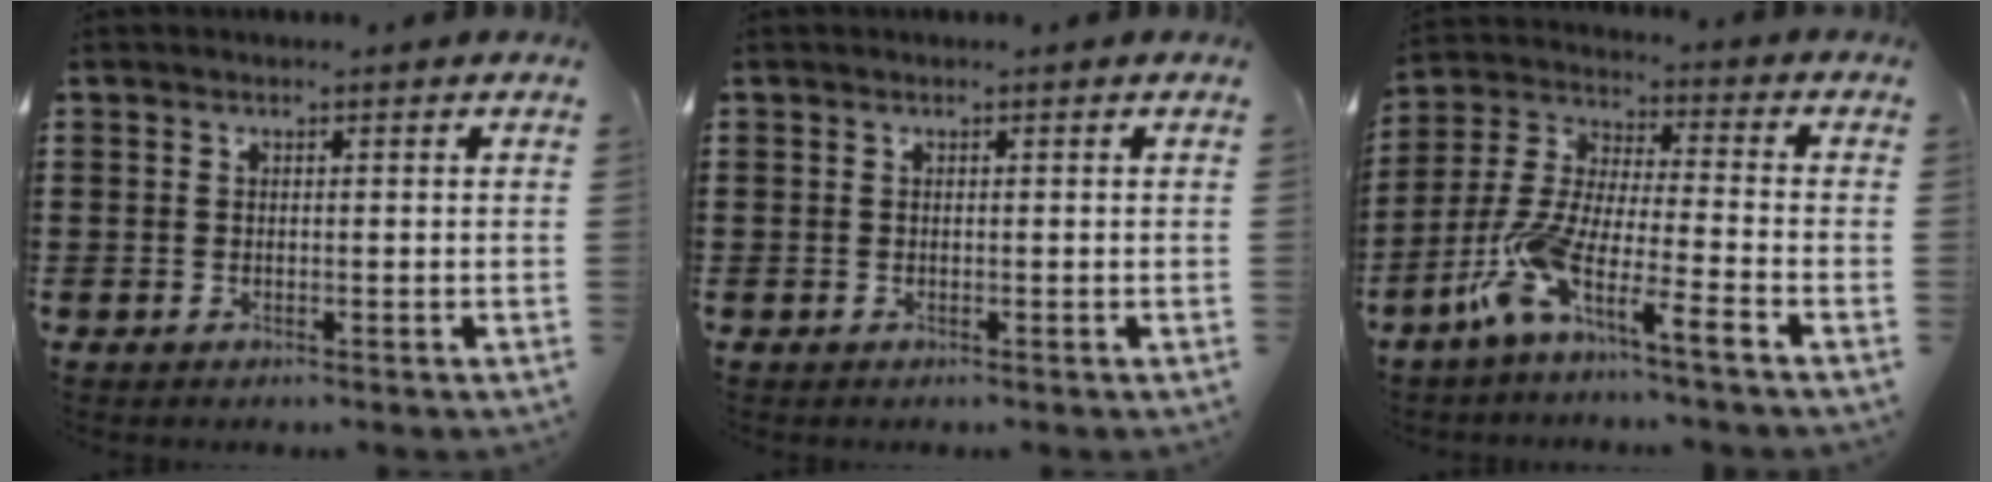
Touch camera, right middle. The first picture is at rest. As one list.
[{"total": 0.0}, {"total": 8.4, "force": [-6.8, -0.4, 4.9], "torque": [-0.140, -0.029, -0.149]}]